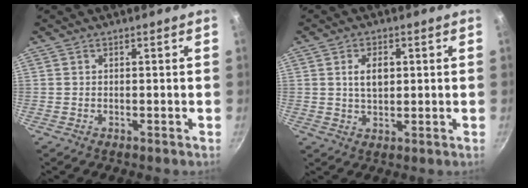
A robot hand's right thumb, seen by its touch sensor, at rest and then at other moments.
{"total": 4.8, "force": [0.9, 3.0, 3.7], "torque": [-0.052, -0.001, 0.018]}